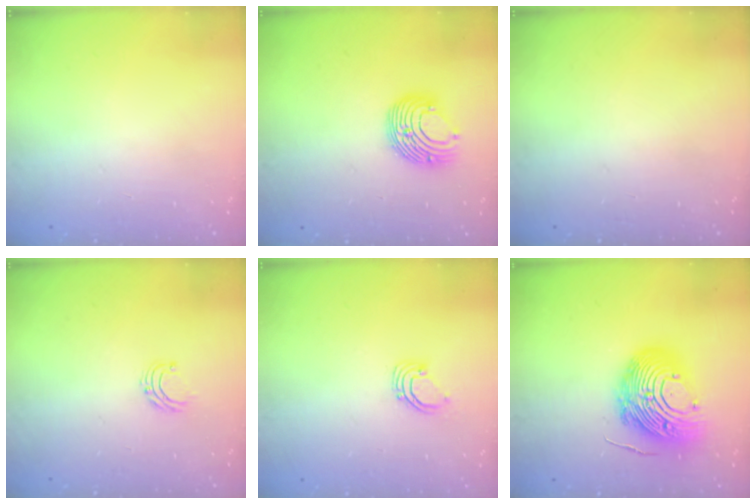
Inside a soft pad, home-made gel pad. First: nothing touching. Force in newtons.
{"total": 10.6, "press": 10.6, "slide": 0.3}
{"total": 0.0}
{"total": 4.9, "press": 4.9, "slide": 0.5}
{"total": 2.7, "press": 2.7, "slide": 0.2}
{"total": 17.6, "press": 17.5, "slide": 2.2}